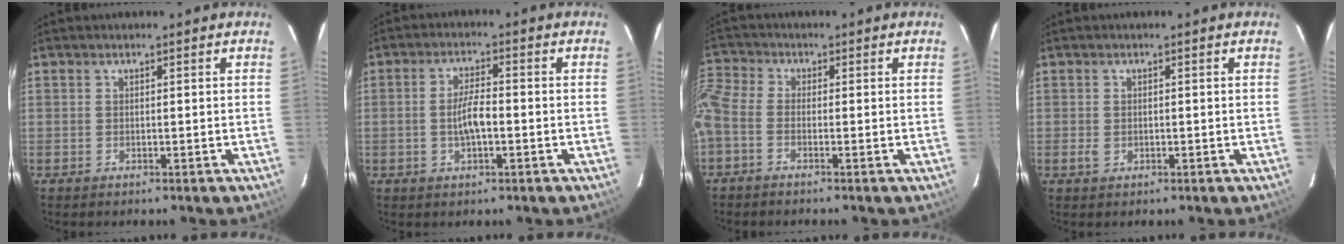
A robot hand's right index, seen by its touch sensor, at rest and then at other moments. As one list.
[{"total": 4.8, "force": [-1.0, 1.4, 4.5], "torque": [-0.085, 0.005, -0.015]}, {"total": 7.2, "force": [-2.6, 4.1, 5.2], "torque": [-0.132, 0.005, -0.069]}, {"total": 1.3, "force": [-0.3, 1.0, 0.7], "torque": [-0.011, 0.001, -0.003]}]